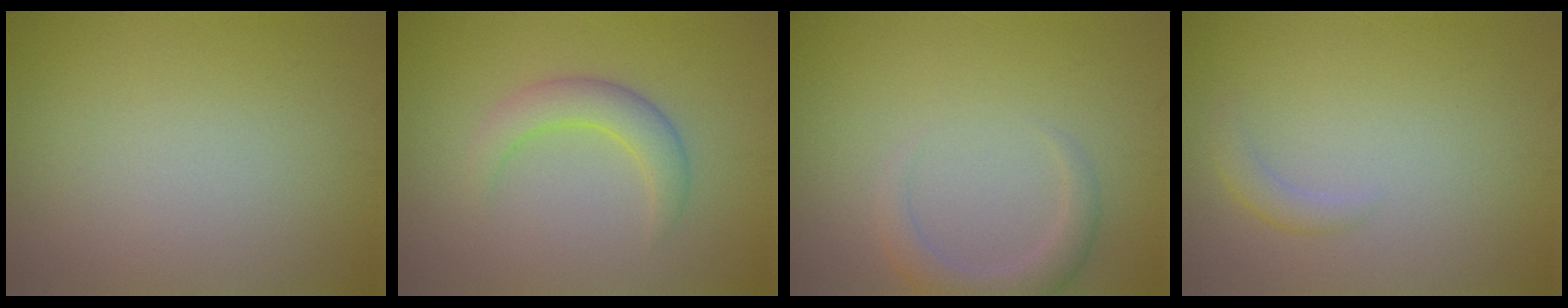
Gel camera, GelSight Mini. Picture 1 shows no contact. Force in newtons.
{"total": 3.2, "press": 3.2, "slide": 0.2}
{"total": 2.8, "press": 2.8, "slide": 0.4}
{"total": 1.4, "press": 1.4, "slide": 0.1}